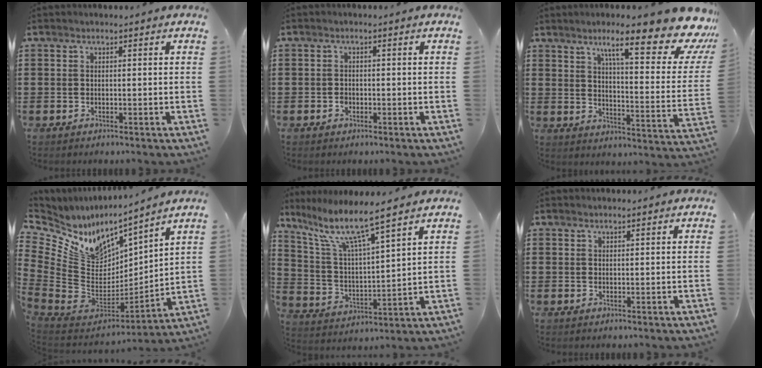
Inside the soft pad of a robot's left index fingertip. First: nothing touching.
{"total": 1.0, "force": [-0.5, 0.8, 0.4], "torque": [-0.012, 0.002, -0.011]}
{"total": 14.8, "force": [10.2, 2.1, 10.6], "torque": [-0.166, -0.059, 0.156]}
{"total": 7.4, "force": [4.8, 4.6, 3.2], "torque": [-0.118, -0.073, 0.083]}
{"total": 8.5, "force": [6.5, 0.8, 5.4], "torque": [-0.132, -0.037, 0.105]}
{"total": 0.6, "force": [0.5, 0.1, 0.2], "torque": [-0.004, 0.000, 0.011]}